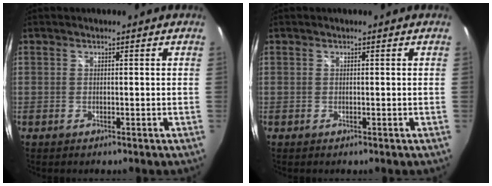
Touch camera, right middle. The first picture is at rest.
{"total": 0.0}